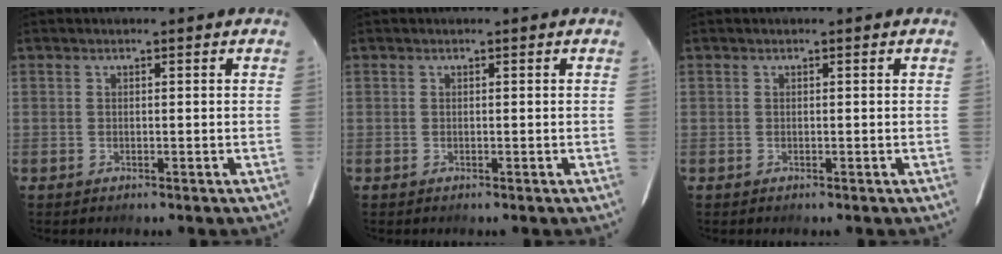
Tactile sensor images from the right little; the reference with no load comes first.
{"total": 0.0}
{"total": 0.0}